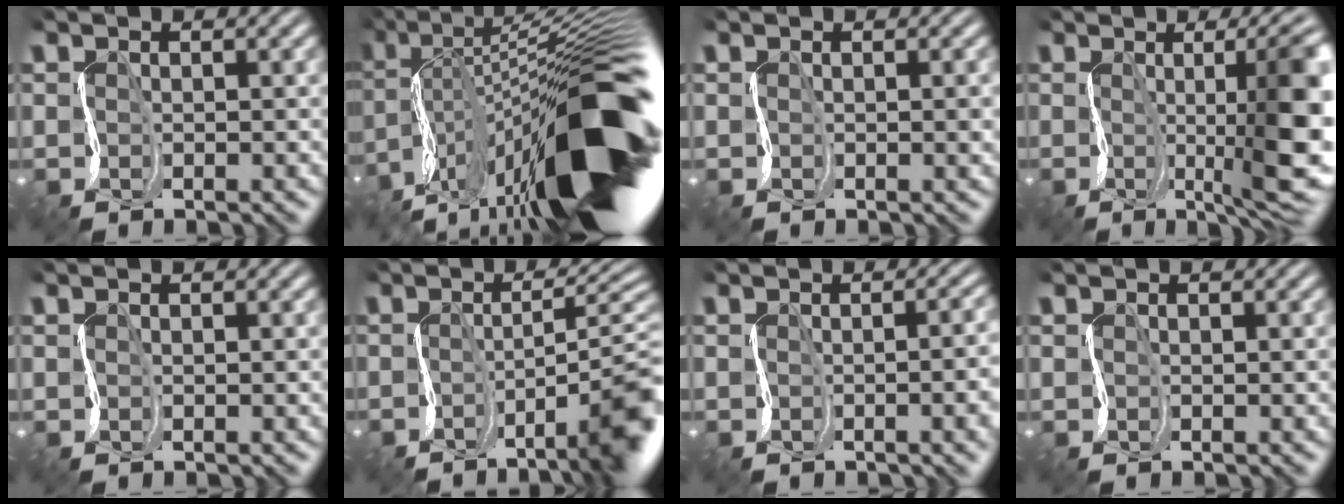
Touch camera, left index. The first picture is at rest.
{"total": 16.8, "force": [-5.5, 5.8, 14.8], "torque": [-0.219, 0.043, -0.128]}
{"total": 1.1, "force": [0.2, 0.3, 1.0], "torque": [-0.011, 0.005, 0.002]}
{"total": 12.0, "force": [0.1, 3.2, 11.6], "torque": [-0.123, 0.005, 0.005]}
{"total": 0.0}
{"total": 8.6, "force": [-2.7, 2.0, 7.9], "torque": [-0.078, 0.006, -0.042]}
{"total": 6.8, "force": [-0.6, 3.1, 6.0], "torque": [-0.030, 0.013, -0.006]}
{"total": 0.0}